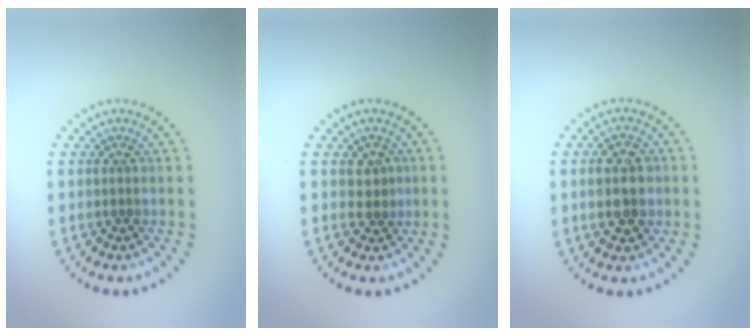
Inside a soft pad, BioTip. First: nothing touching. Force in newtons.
{"total": 1.8, "press": 1.7, "slide": 0.6}
{"total": 4.3, "press": 4.3, "slide": 0.3}